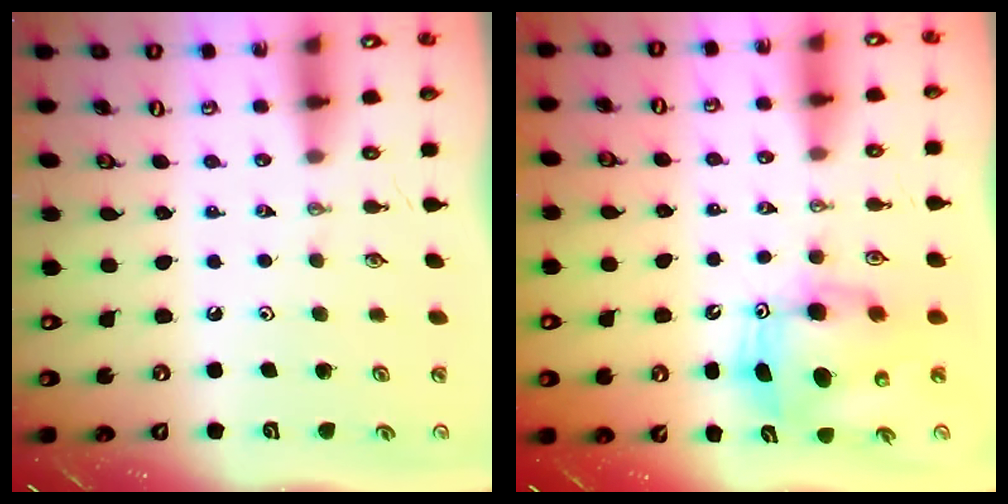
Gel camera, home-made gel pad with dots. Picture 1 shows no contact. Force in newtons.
{"total": 8.6, "press": 8.4, "slide": 1.9}